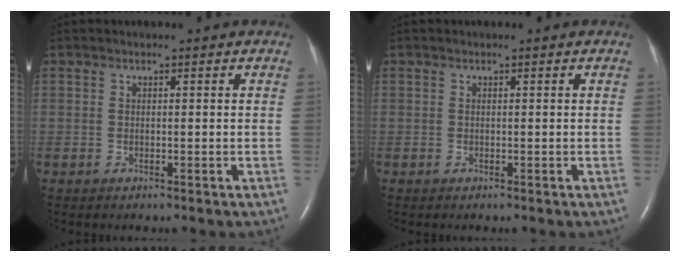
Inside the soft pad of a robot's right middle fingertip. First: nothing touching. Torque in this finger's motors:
{"motor_torque": [0.02, -0.01, 0.00, 0.01]}